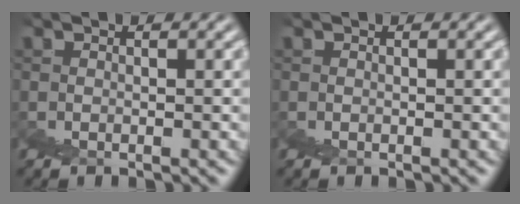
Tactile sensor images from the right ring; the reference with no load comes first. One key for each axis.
{"total": 0.0}